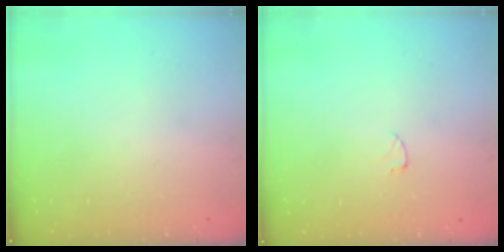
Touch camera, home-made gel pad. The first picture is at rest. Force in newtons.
{"total": 2.6, "press": 2.6, "slide": 0.2}